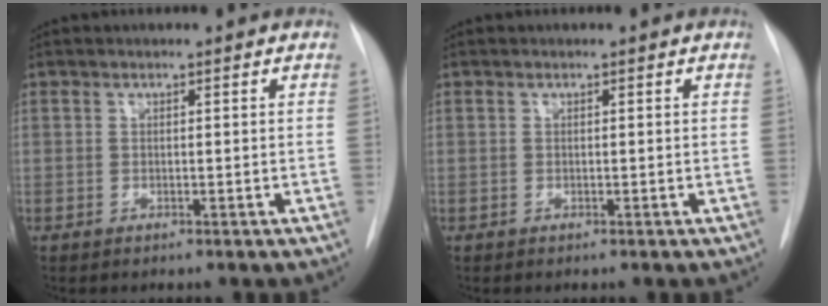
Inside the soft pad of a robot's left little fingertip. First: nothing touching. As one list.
[{"total": 0.0}]